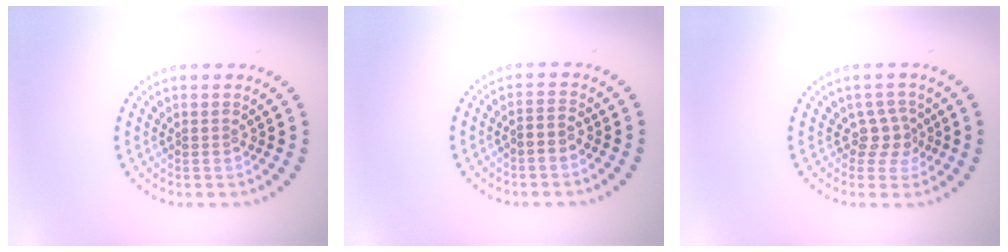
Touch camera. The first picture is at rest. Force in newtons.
{"total": 1.5, "press": 1.3, "slide": 0.9}
{"total": 2.2, "press": 1.6, "slide": 1.6}